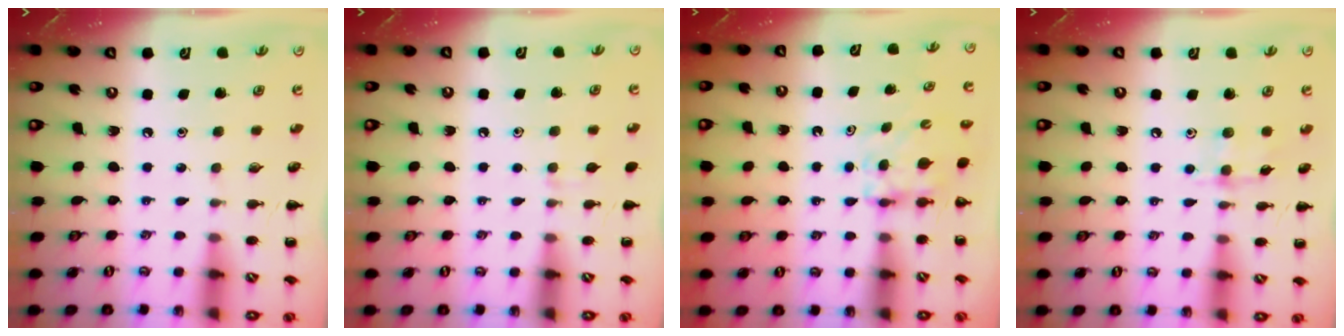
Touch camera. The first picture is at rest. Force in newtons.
{"total": 6.2, "press": 5.8, "slide": 2.2}
{"total": 4.3, "press": 4.2, "slide": 0.8}
{"total": 5.5, "press": 5.5, "slide": 0.7}